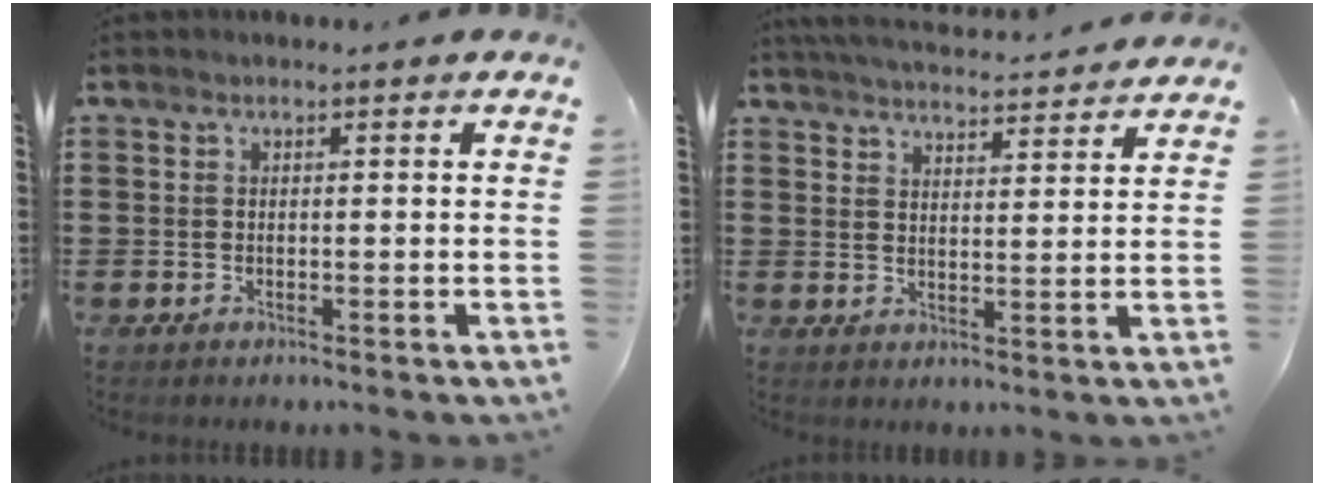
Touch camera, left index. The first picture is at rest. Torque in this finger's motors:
{"motor_torque": [1.05, -1.09, 0.01, -0.01]}